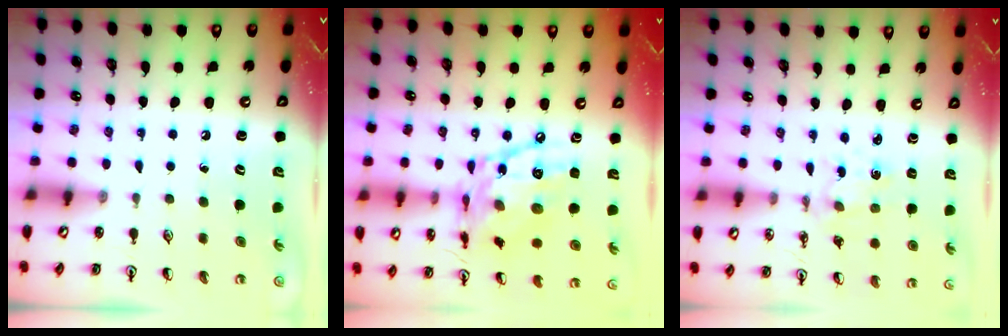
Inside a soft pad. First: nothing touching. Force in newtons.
{"total": 18.5, "press": 18.4, "slide": 1.7}
{"total": 1.5, "press": 1.5, "slide": 0.3}